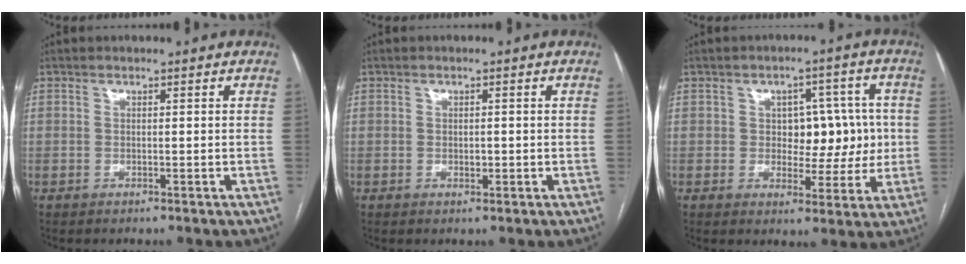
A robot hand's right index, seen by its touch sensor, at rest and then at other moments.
{"total": 1.2, "force": [-0.2, 0.6, 1.0], "torque": [-0.017, 0.000, -0.001]}
{"total": 8.4, "force": [0.4, 5.4, 6.4], "torque": [-0.069, 0.030, 0.014]}